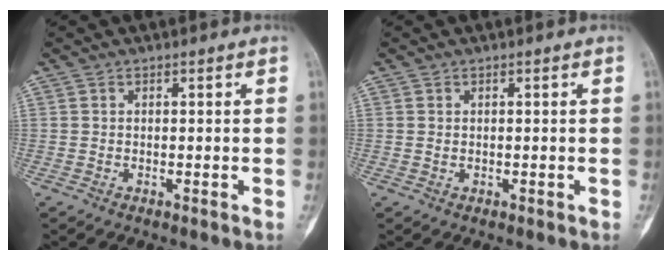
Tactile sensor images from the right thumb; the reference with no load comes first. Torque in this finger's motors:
{"motor_torque": [-0.53, -0.46, 0.29, 0.00, 0.00]}